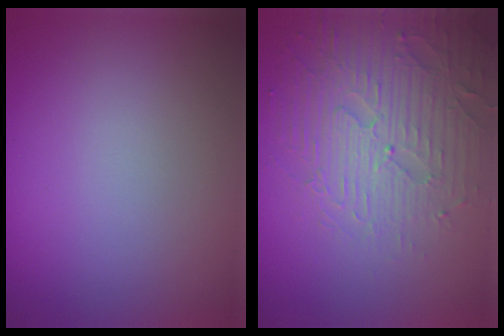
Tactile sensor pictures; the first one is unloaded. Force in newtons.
{"total": 5.2, "press": 4.7, "slide": 2.1}